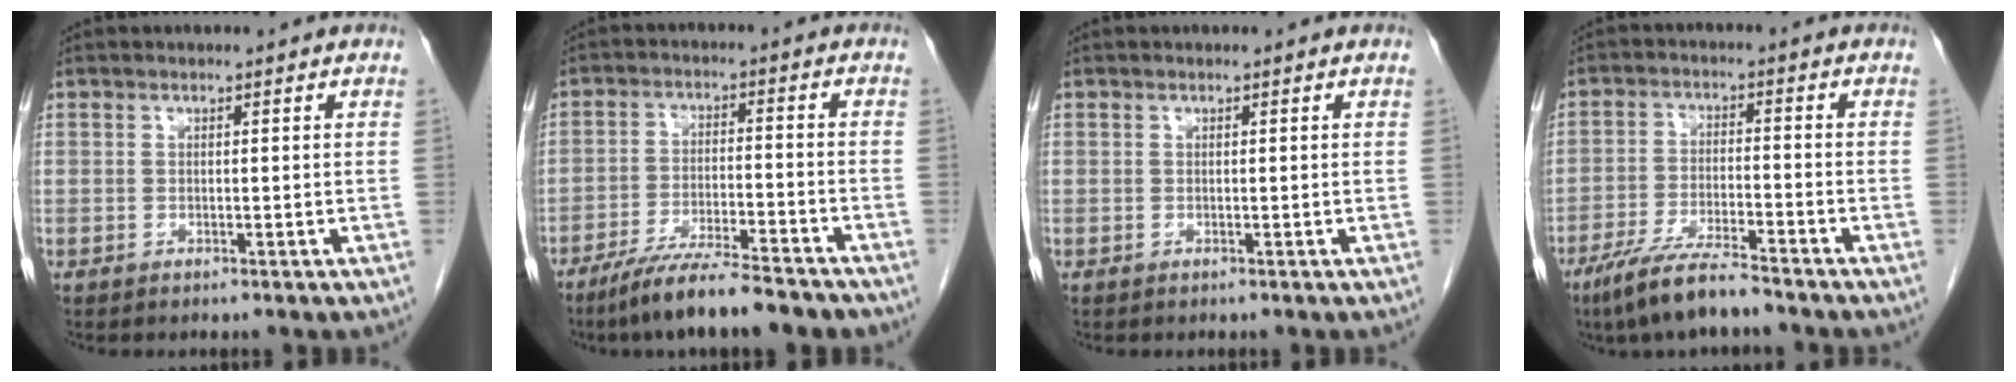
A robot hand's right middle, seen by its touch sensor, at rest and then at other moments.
{"total": 12.6, "force": [-10.5, 1.2, 6.9], "torque": [-0.109, -0.020, -0.169]}
{"total": 0.0}
{"total": 8.5, "force": [-6.8, 0.6, 5.2], "torque": [-0.104, -0.025, -0.126]}